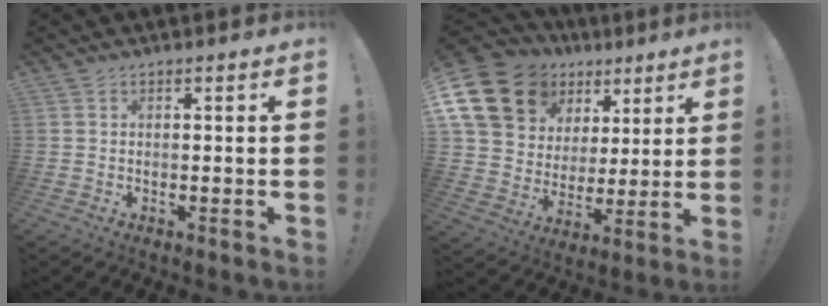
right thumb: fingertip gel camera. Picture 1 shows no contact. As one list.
[{"total": 19.0, "force": [10.2, 13.8, 8.1], "torque": [-0.143, -0.051, 0.216]}]